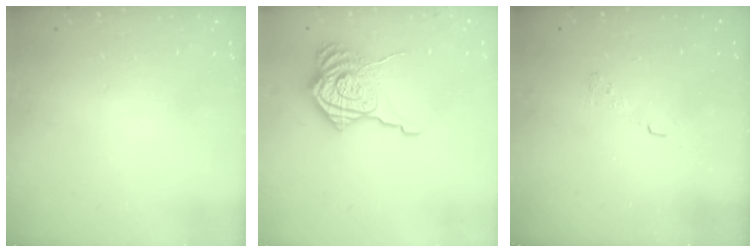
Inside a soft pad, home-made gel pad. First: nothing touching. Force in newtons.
{"total": 14.8, "press": 14.7, "slide": 1.5}
{"total": 2.9, "press": 2.5, "slide": 1.4}